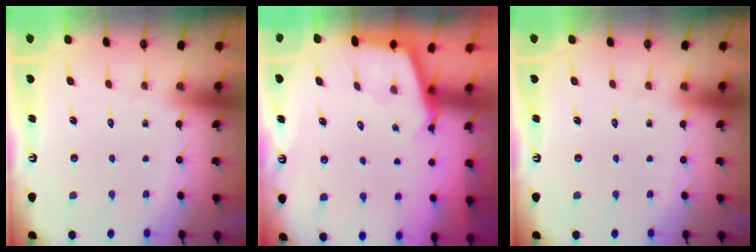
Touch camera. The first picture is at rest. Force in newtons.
{"total": 2.3, "press": 2.3, "slide": 0.2}
{"total": 0.0}